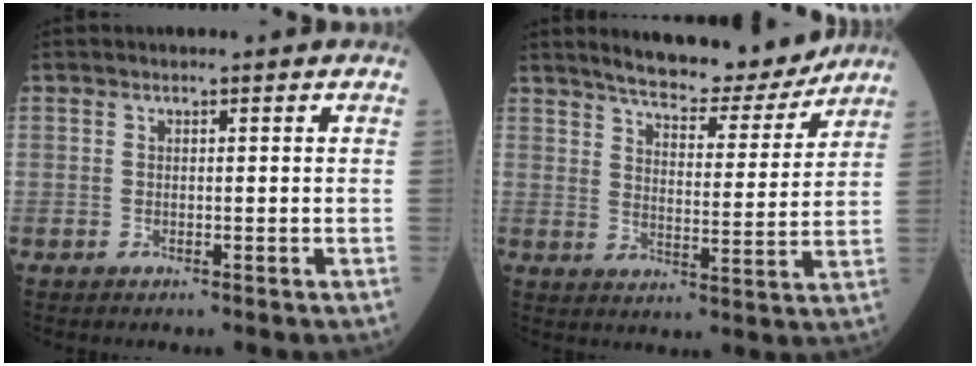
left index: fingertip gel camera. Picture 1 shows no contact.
{"total": 13.4, "force": [12.3, 2.1, 4.9], "torque": [-0.071, -0.012, 0.172]}